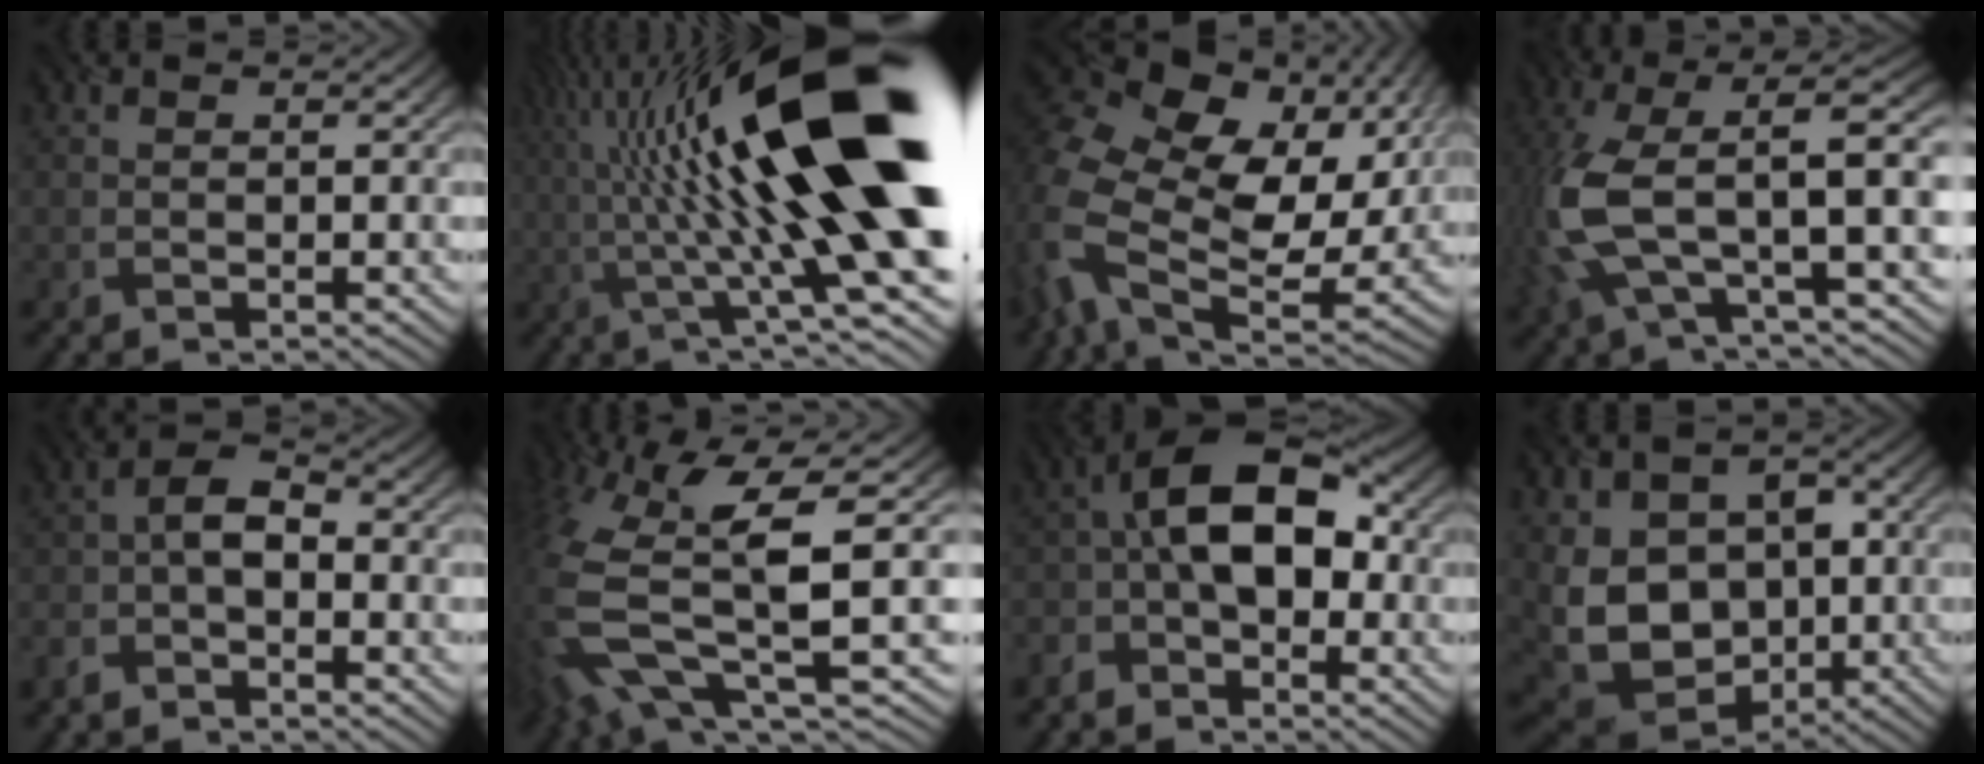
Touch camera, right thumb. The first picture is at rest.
{"total": 22.8, "force": [4.1, 5.8, 21.7], "torque": [-0.341, 0.038, 0.072]}
{"total": 18.8, "force": [2.1, 12.9, 13.5], "torque": [-0.326, -0.026, 0.057]}
{"total": 13.5, "force": [-0.4, 5.5, 12.3], "torque": [-0.280, -0.019, -0.004]}
{"total": 4.1, "force": [-2.3, 1.8, 2.9], "torque": [-0.059, 0.006, -0.057]}
{"total": 13.2, "force": [-0.4, 5.0, 12.2], "torque": [-0.295, -0.028, 0.012]}
{"total": 10.1, "force": [-2.5, 5.8, 7.9], "torque": [-0.142, 0.011, -0.064]}
{"total": 12.7, "force": [-0.4, 9.6, 8.2], "torque": [-0.166, -0.020, 0.006]}